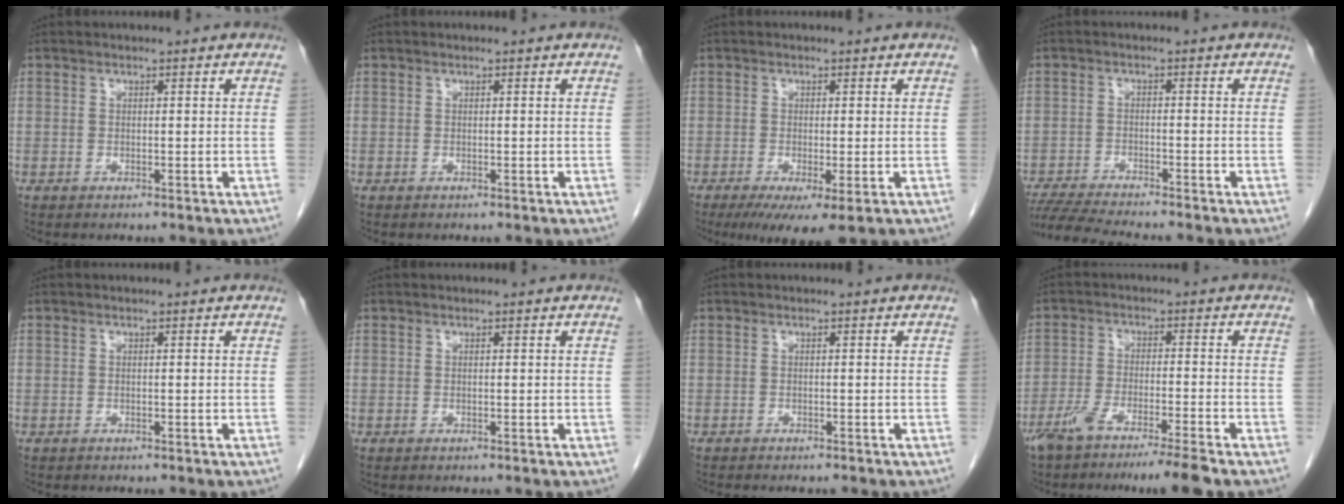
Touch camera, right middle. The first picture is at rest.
{"total": 0.0}
{"total": 5.7, "force": [-2.4, 1.0, 5.1], "torque": [-0.074, -0.017, -0.032]}
{"total": 8.1, "force": [-7.4, -0.7, 3.1], "torque": [-0.050, -0.018, -0.127]}
{"total": 0.0}
{"total": 0.0}
{"total": 3.4, "force": [-3.0, 0.7, 1.5], "torque": [-0.017, -0.006, -0.035]}
{"total": 9.0, "force": [-6.9, -0.5, 5.8], "torque": [-0.092, -0.015, -0.115]}